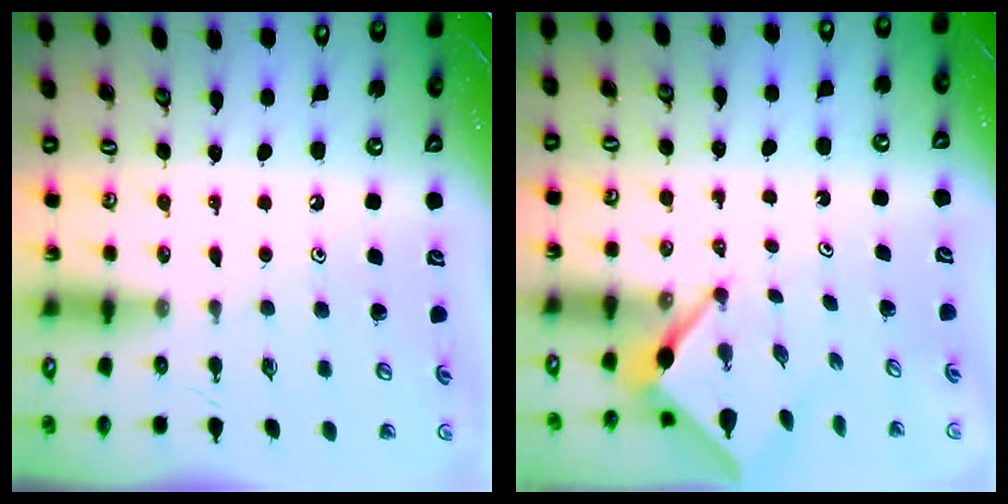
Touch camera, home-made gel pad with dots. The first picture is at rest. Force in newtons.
{"total": 3.3, "press": 3.3, "slide": 0.2}